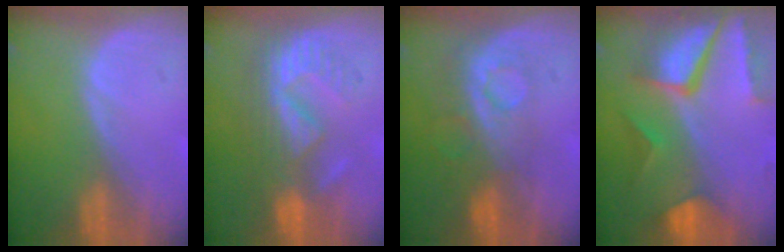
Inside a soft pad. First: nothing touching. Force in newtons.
{"total": 8.7, "press": 8.2, "slide": 3.0}
{"total": 8.4, "press": 7.1, "slide": 4.5}
{"total": 10.5, "press": 8.8, "slide": 5.7}